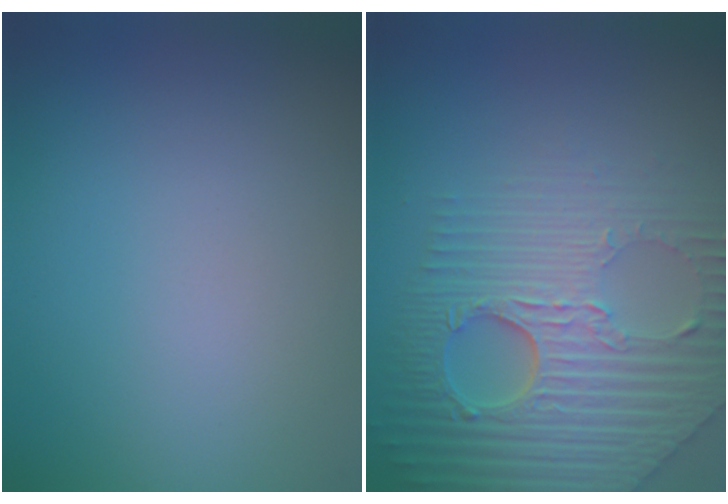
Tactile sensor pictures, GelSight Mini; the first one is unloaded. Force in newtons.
{"total": 8.1, "press": 6.2, "slide": 5.3}